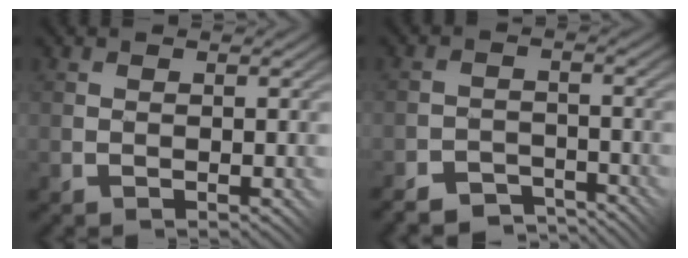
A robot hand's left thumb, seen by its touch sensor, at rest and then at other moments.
{"total": 4.9, "force": [-4.6, 1.2, 1.0], "torque": [-0.015, -0.001, -0.083]}